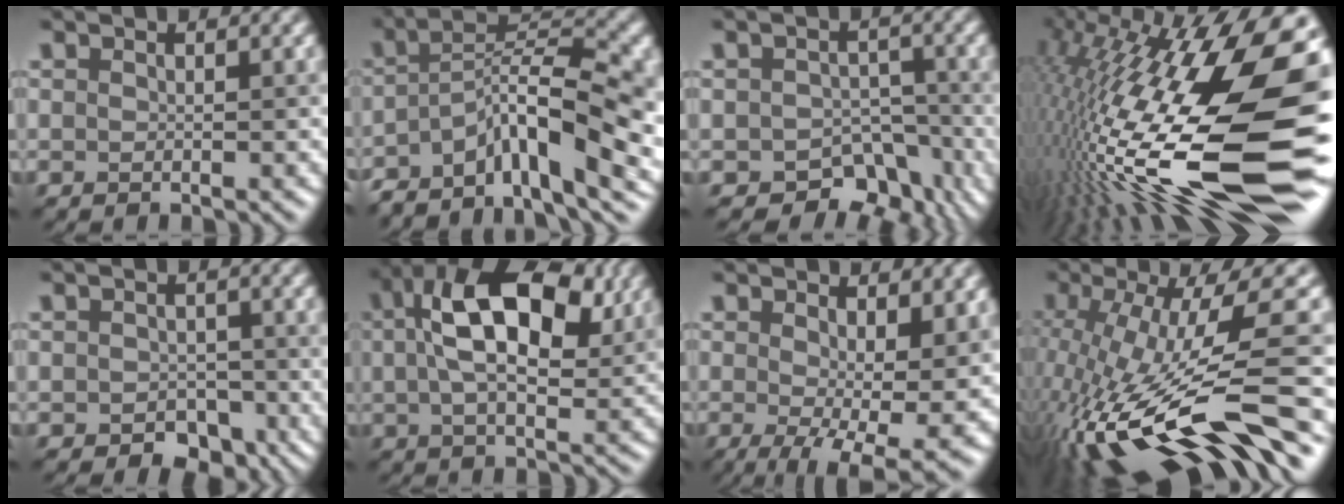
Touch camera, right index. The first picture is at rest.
{"total": 11.1, "force": [-5.1, 3.5, 9.3], "torque": [-0.143, 0.011, -0.099]}
{"total": 5.4, "force": [-3.1, 3.9, 2.1], "torque": [-0.004, 0.000, -0.043]}
{"total": 20.9, "force": [-1.8, 6.5, 19.8], "torque": [-0.362, 0.001, -0.047]}
{"total": 2.6, "force": [-1.1, 1.9, 1.3], "torque": [-0.015, -0.005, -0.020]}
{"total": 12.0, "force": [3.8, 6.2, 9.6], "torque": [-0.165, 0.016, 0.049]}
{"total": 9.0, "force": [-0.4, 3.5, 8.3], "torque": [-0.130, -0.023, 0.007]}
{"total": 15.9, "force": [-5.3, 4.2, 14.4], "torque": [-0.268, 0.001, -0.088]}